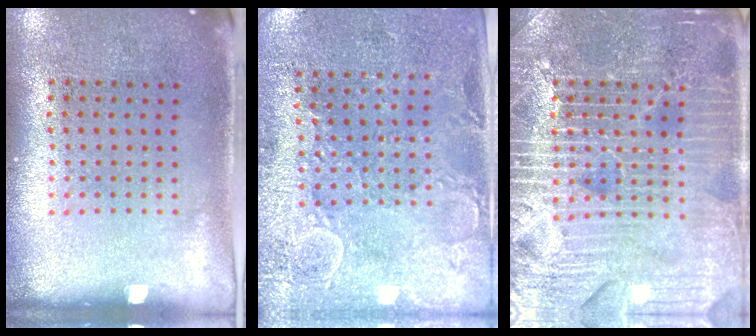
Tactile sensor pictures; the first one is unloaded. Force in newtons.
{"total": 2.8, "press": 2.7, "slide": 0.8}
{"total": 7.2, "press": 7.2, "slide": 0.9}